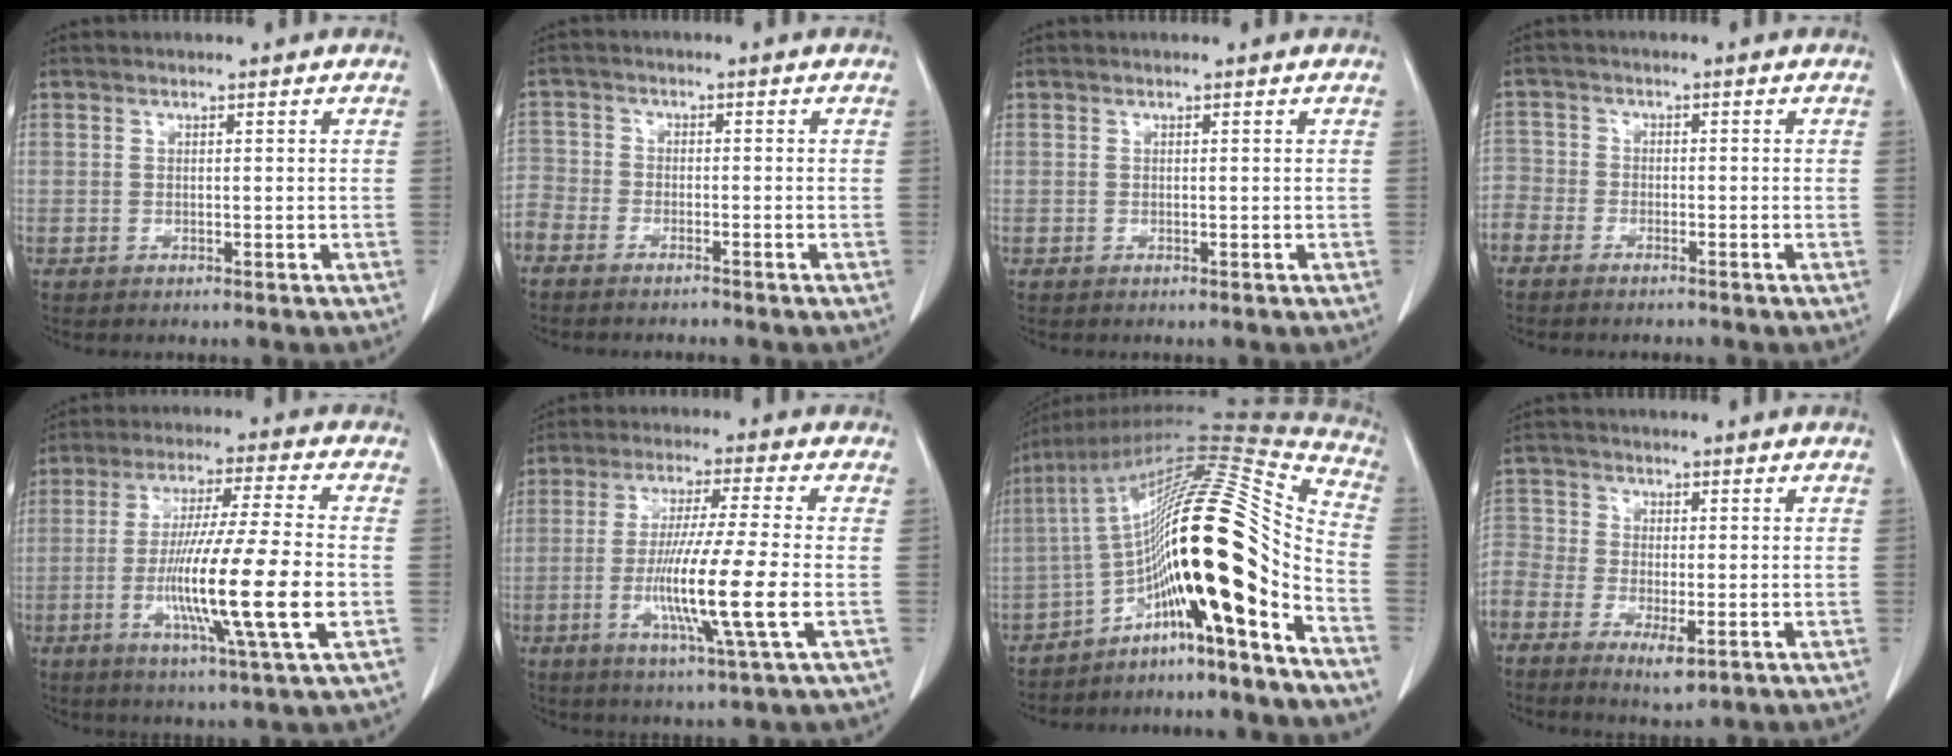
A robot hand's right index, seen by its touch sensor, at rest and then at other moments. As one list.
[{"total": 5.9, "force": [-4.8, 3.4, 0.5], "torque": [-0.020, 0.008, -0.097]}, {"total": 0.0}, {"total": 6.2, "force": [-4.6, 4.1, 0.3], "torque": [-0.019, 0.007, -0.094]}, {"total": 16.0, "force": [-3.6, -0.5, 15.6], "torque": [-0.286, -0.018, -0.068]}, {"total": 11.7, "force": [-2.7, -0.9, 11.4], "torque": [-0.214, -0.021, -0.053]}, {"total": 21.9, "force": [-9.2, 1.1, 19.9], "torque": [-0.307, 0.040, -0.149]}, {"total": 8.6, "force": [-4.2, 5.1, 5.6], "torque": [-0.127, -0.003, -0.080]}]